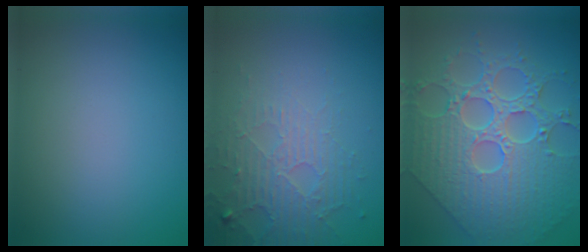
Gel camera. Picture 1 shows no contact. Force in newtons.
{"total": 5.2, "press": 3.3, "slide": 4.1}
{"total": 9.4, "press": 7.0, "slide": 6.2}